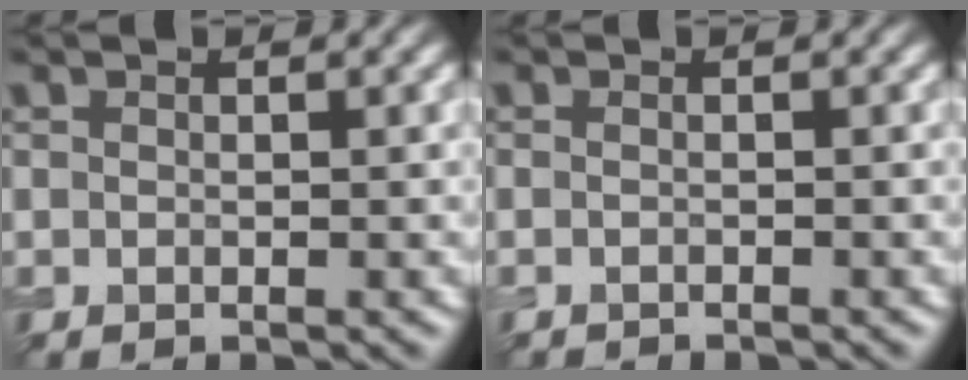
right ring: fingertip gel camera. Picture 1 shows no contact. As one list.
[{"total": 1.0, "force": [-0.9, 0.3, 0.5], "torque": [-0.003, -0.012, -0.020]}]